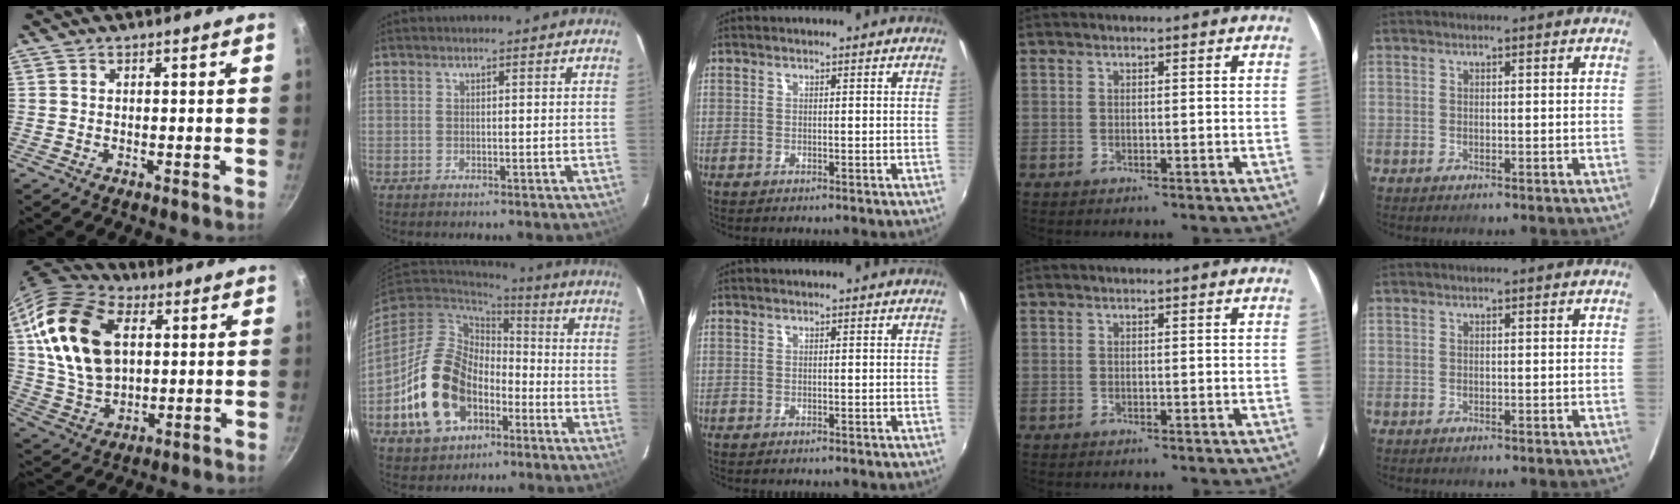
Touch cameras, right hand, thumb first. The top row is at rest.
{"thumb": {"total": 20.9, "force": [5.0, 13.4, 15.2], "torque": [-0.266, -0.006, 0.092]}, "index": {"total": 18.5, "force": [-5.9, 13.5, 11.1], "torque": [-0.262, 0.021, -0.086]}}